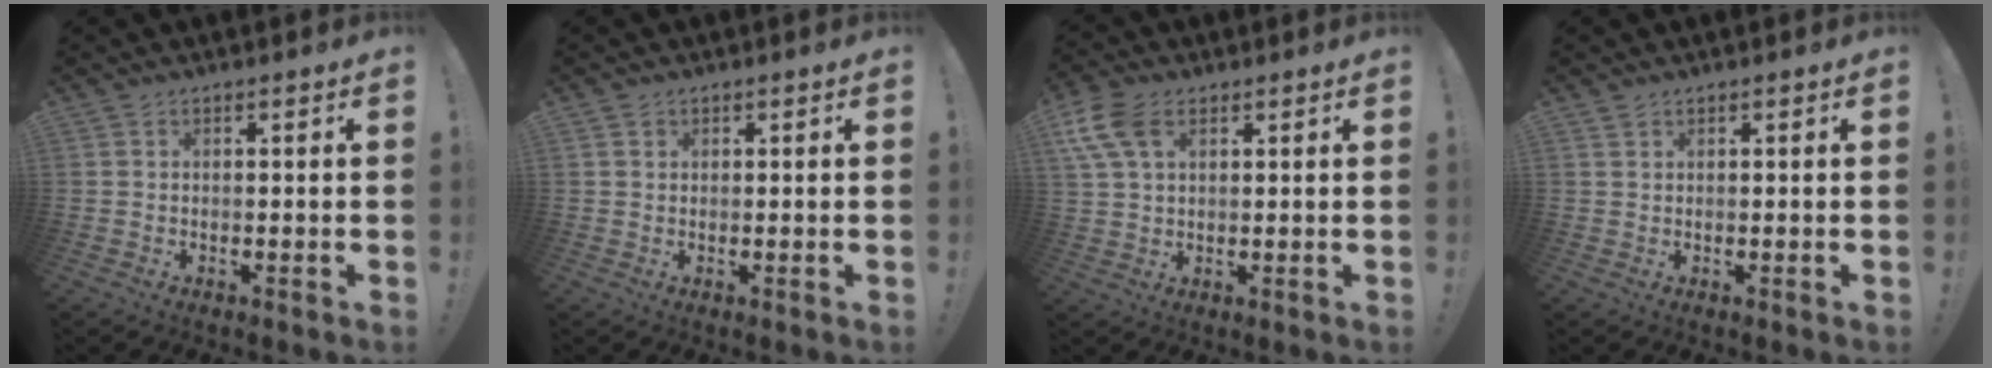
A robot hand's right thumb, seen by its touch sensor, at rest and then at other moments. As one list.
[{"total": 1.3, "force": [0.7, 1.1, 0.2], "torque": [0.003, -0.001, 0.012]}, {"total": 10.0, "force": [4.2, 6.3, 6.5], "torque": [-0.130, -0.007, 0.079]}, {"total": 1.1, "force": [0.9, 0.6, 0.2], "torque": [-0.004, 0.000, 0.017]}]